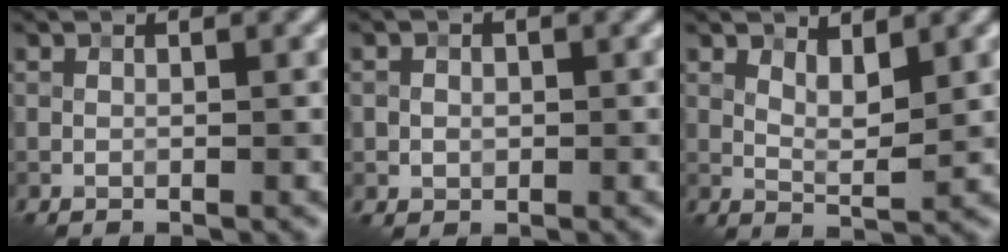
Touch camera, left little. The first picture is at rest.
{"total": 1.5, "force": [0.1, 1.4, 0.6], "torque": [0.000, -0.001, 0.005]}
{"total": 2.8, "force": [1.5, 1.0, 2.2], "torque": [-0.039, -0.006, 0.028]}